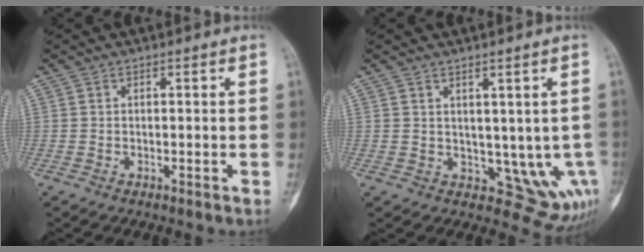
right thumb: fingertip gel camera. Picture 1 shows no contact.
{"total": 7.8, "force": [0.4, 5.1, 5.8], "torque": [-0.029, -0.014, 0.025]}